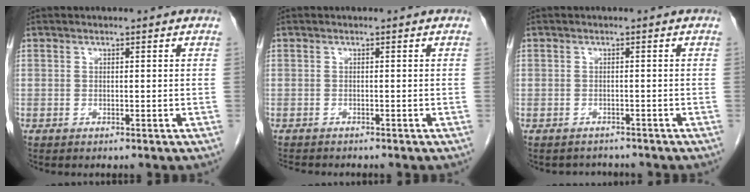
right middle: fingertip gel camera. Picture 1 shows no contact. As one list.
[{"total": 3.2, "force": [-2.9, 0.6, 1.1], "torque": [-0.021, -0.010, -0.042]}, {"total": 2.2, "force": [-1.9, 0.9, -0.6], "torque": [-0.002, -0.002, -0.031]}]